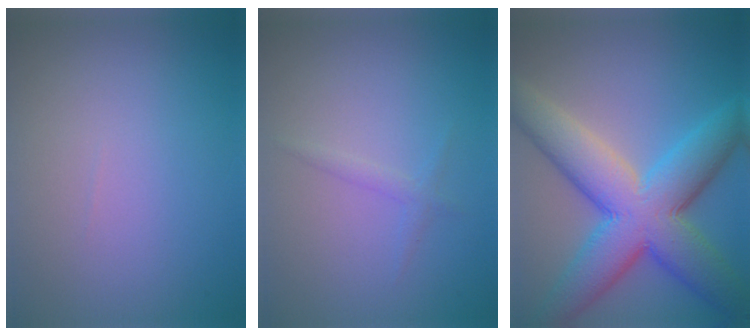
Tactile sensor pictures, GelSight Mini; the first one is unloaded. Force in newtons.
{"total": 1.0, "press": 1.0, "slide": 0.1}
{"total": 11.1, "press": 11.1, "slide": 0.5}